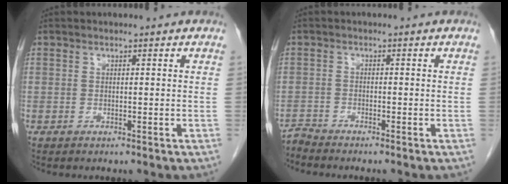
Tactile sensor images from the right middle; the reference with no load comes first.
{"total": 2.1, "force": [-1.9, -0.7, -0.5], "torque": [0.008, -0.013, -0.040]}